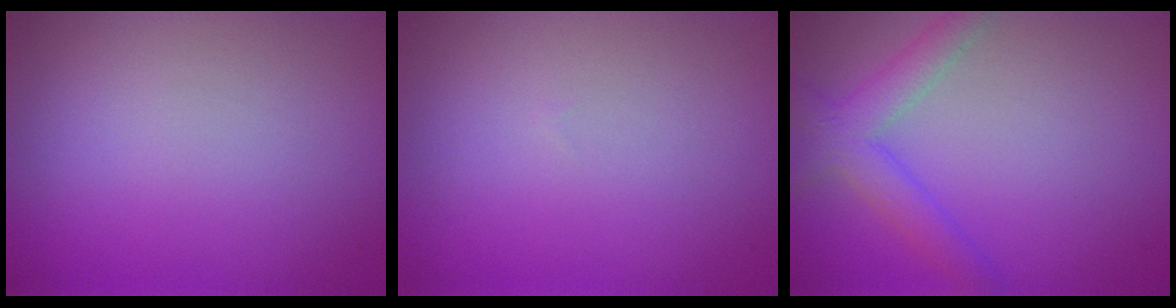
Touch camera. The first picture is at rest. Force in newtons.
{"total": 0.0}
{"total": 3.5, "press": 3.5, "slide": 0.1}